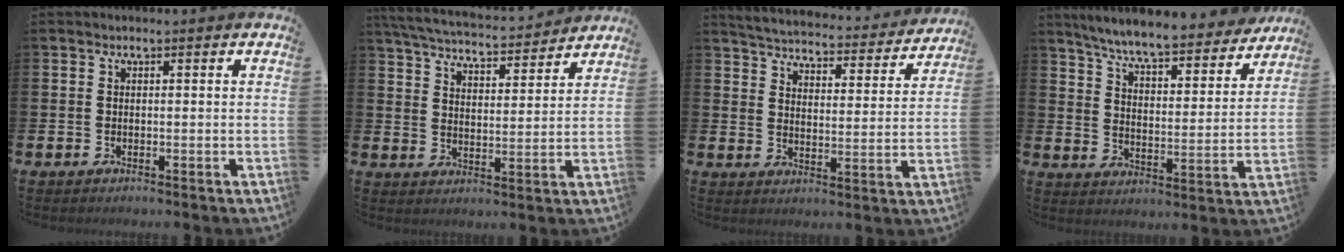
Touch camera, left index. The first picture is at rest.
{"total": 5.4, "force": [5.2, 0.7, 1.0], "torque": [-0.046, -0.039, 0.089]}
{"total": 4.6, "force": [4.5, 0.5, 0.6], "torque": [-0.039, -0.039, 0.073]}
{"total": 7.3, "force": [6.9, 0.2, 2.4], "torque": [-0.078, -0.052, 0.118]}